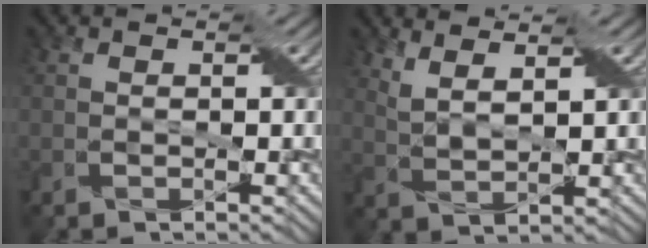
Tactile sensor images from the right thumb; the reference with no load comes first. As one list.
[{"total": 3.9, "force": [3.1, 0.8, 2.2], "torque": [-0.052, -0.005, 0.061]}]